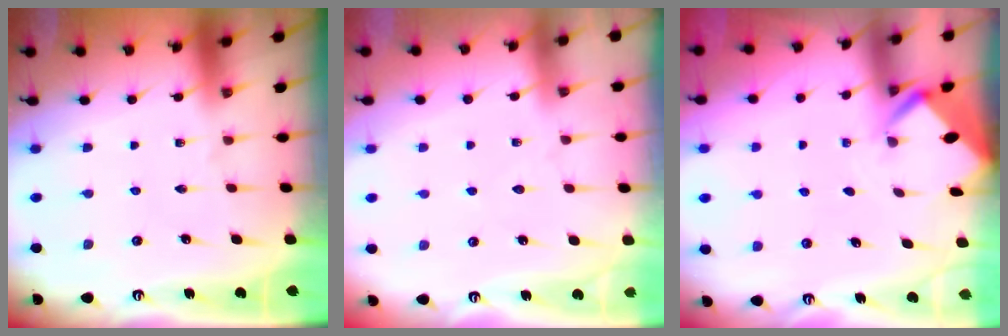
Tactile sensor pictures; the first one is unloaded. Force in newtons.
{"total": 3.2, "press": 3.2, "slide": 0.4}
{"total": 2.9, "press": 2.9, "slide": 0.3}